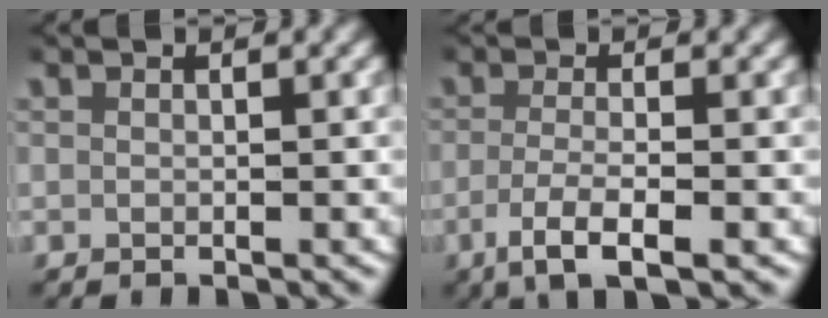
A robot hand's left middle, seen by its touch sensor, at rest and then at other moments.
{"total": 4.1, "force": [-2.1, 1.0, 3.4], "torque": [-0.071, -0.014, -0.031]}